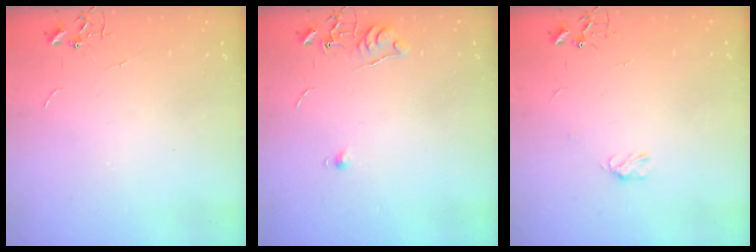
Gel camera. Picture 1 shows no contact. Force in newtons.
{"total": 6.2, "press": 6.1, "slide": 0.7}
{"total": 2.5, "press": 2.5, "slide": 0.5}